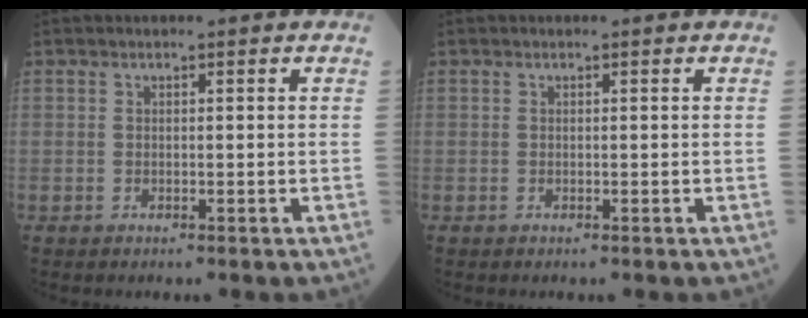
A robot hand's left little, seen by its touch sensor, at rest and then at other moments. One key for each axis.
{"total": 0.0}